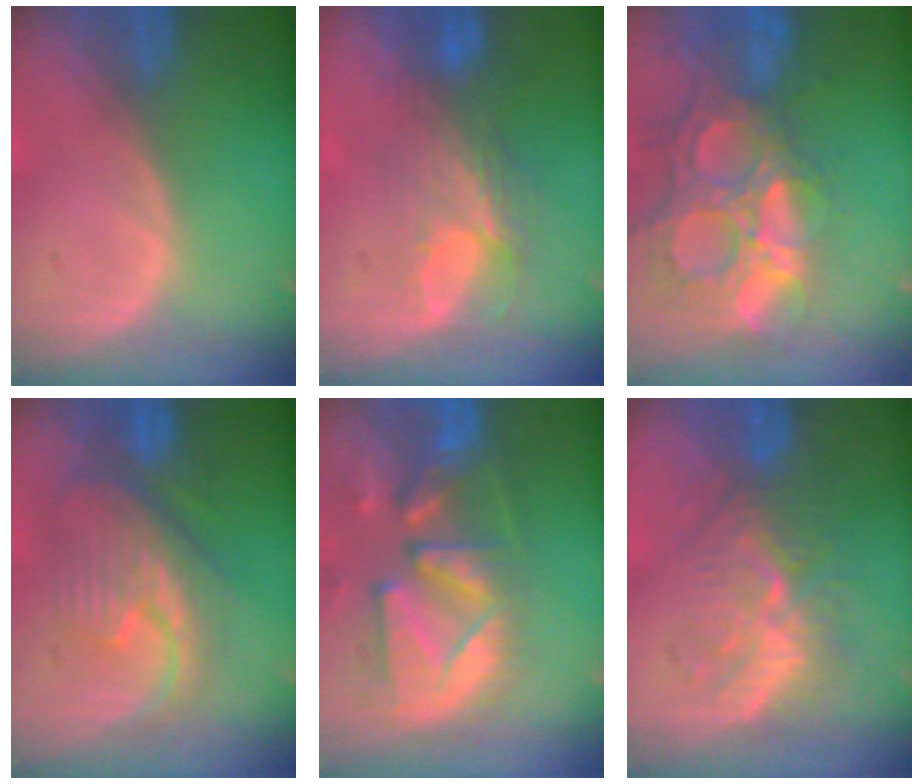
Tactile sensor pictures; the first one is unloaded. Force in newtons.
{"total": 7.6, "press": 6.6, "slide": 3.7}
{"total": 14.8, "press": 12.1, "slide": 8.4}
{"total": 9.1, "press": 9.0, "slide": 0.6}
{"total": 13.2, "press": 11.3, "slide": 6.9}
{"total": 8.7, "press": 8.2, "slide": 2.9}